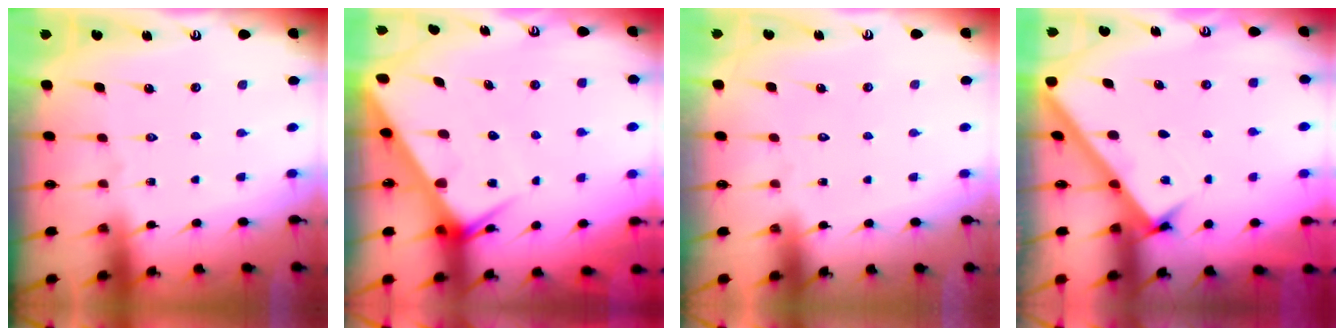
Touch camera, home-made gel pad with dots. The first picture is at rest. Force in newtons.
{"total": 5.9, "press": 5.9, "slide": 0.5}
{"total": 1.8, "press": 1.7, "slide": 0.1}
{"total": 2.7, "press": 2.7, "slide": 0.4}